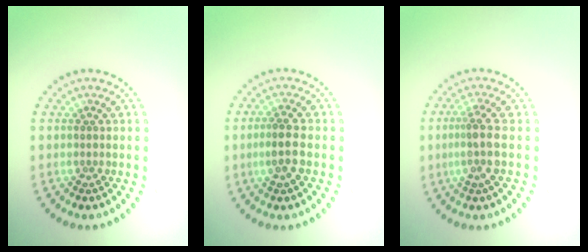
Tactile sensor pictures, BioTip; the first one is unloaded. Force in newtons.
{"total": 2.6, "press": 2.4, "slide": 0.8}
{"total": 2.6, "press": 2.0, "slide": 1.7}